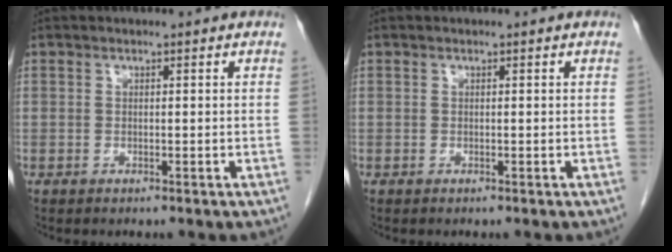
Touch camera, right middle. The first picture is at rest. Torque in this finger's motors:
{"motor_torque": [0.00, 0.00, 0.00, -0.01]}